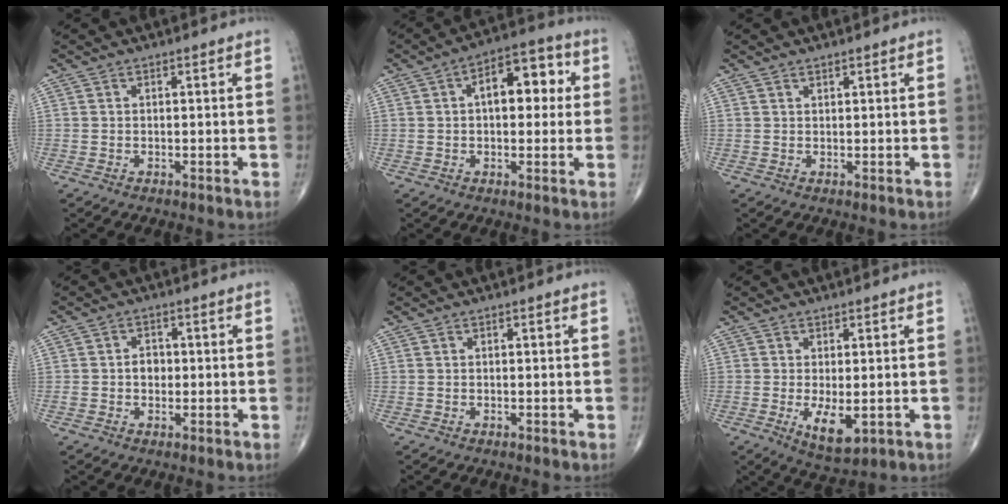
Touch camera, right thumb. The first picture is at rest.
{"total": 11.0, "force": [2.1, 6.1, 9.0], "torque": [-0.094, 0.022, 0.021]}
{"total": 0.7, "force": [0.6, 0.2, 0.1], "torque": [-0.001, -0.005, 0.010]}
{"total": 2.9, "force": [-0.1, 2.3, 1.7], "torque": [-0.016, 0.006, -0.004]}
{"total": 0.0}
{"total": 6.1, "force": [-1.1, 2.7, 5.4], "torque": [-0.086, -0.017, -0.006]}